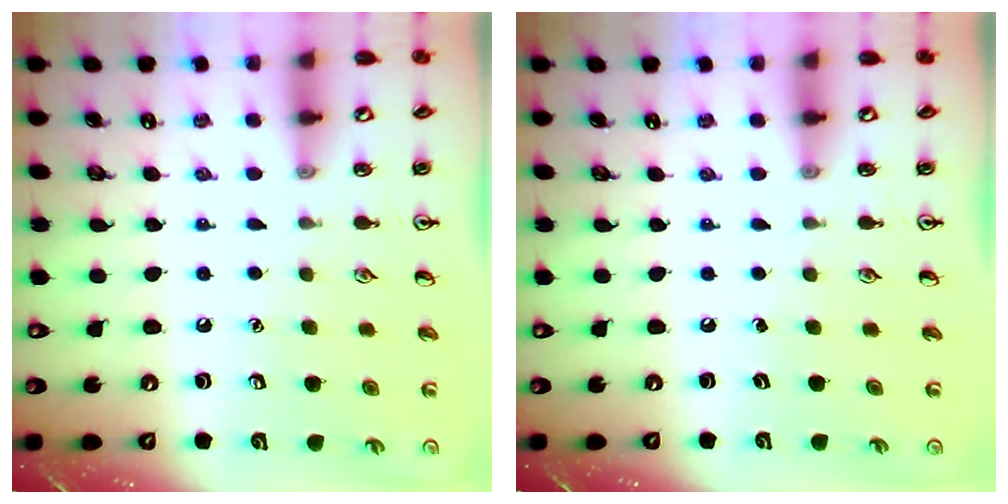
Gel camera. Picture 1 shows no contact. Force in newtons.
{"total": 0.0}